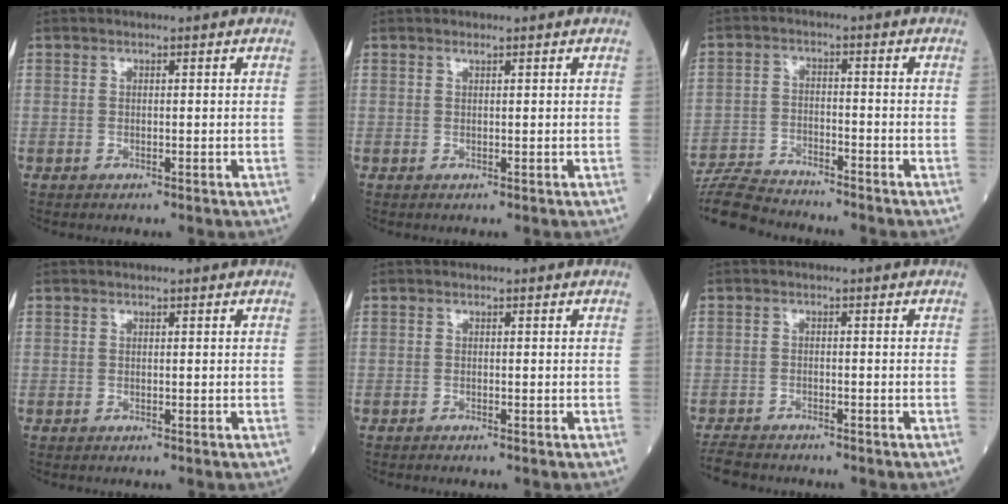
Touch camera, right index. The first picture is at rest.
{"total": 0.0}
{"total": 9.5, "force": [-9.3, 0.7, 1.6], "torque": [-0.033, -0.007, -0.173]}
{"total": 0.0}
{"total": 0.5, "force": [-0.5, -0.1, 0.1], "torque": [0.000, 0.000, -0.011]}
{"total": 4.5, "force": [-4.2, 1.5, 0.8], "torque": [-0.014, -0.010, -0.077]}